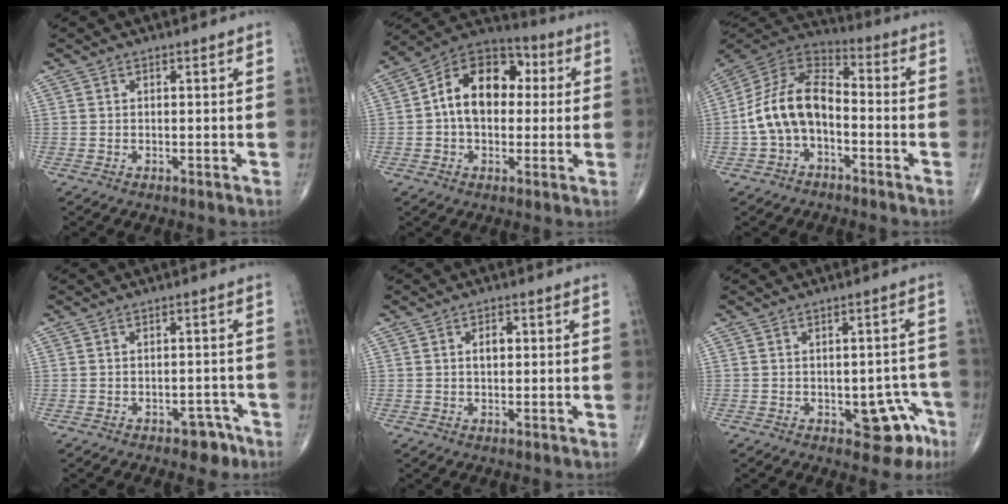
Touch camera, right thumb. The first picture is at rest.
{"total": 14.8, "force": [1.5, 10.1, 10.8], "torque": [-0.141, 0.034, 0.010]}
{"total": 14.1, "force": [-2.9, 8.7, 10.7], "torque": [-0.196, 0.049, -0.065]}
{"total": 4.0, "force": [-2.6, 2.4, 1.9], "torque": [-0.008, 0.021, -0.030]}
{"total": 3.0, "force": [0.4, 1.8, 2.3], "torque": [-0.033, 0.006, 0.006]}
{"total": 7.7, "force": [-3.5, 4.2, 5.4], "torque": [-0.030, 0.027, -0.037]}